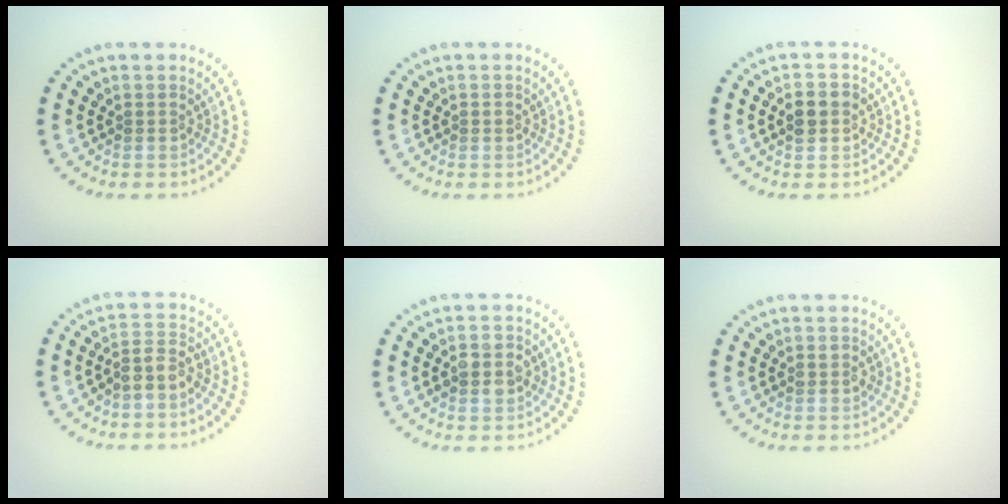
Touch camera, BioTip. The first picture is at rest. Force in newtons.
{"total": 0.8, "press": 0.7, "slide": 0.2}
{"total": 2.3, "press": 2.3, "slide": 0.2}
{"total": 2.2, "press": 1.8, "slide": 1.4}
{"total": 2.4, "press": 2.4, "slide": 0.2}
{"total": 0.8, "press": 0.8, "slide": 0.2}